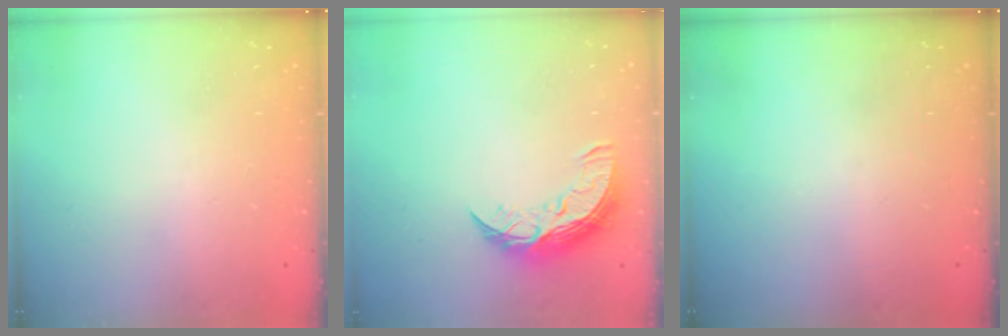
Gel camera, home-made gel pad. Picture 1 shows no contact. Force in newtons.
{"total": 10.0, "press": 10.0, "slide": 0.6}
{"total": 0.0}